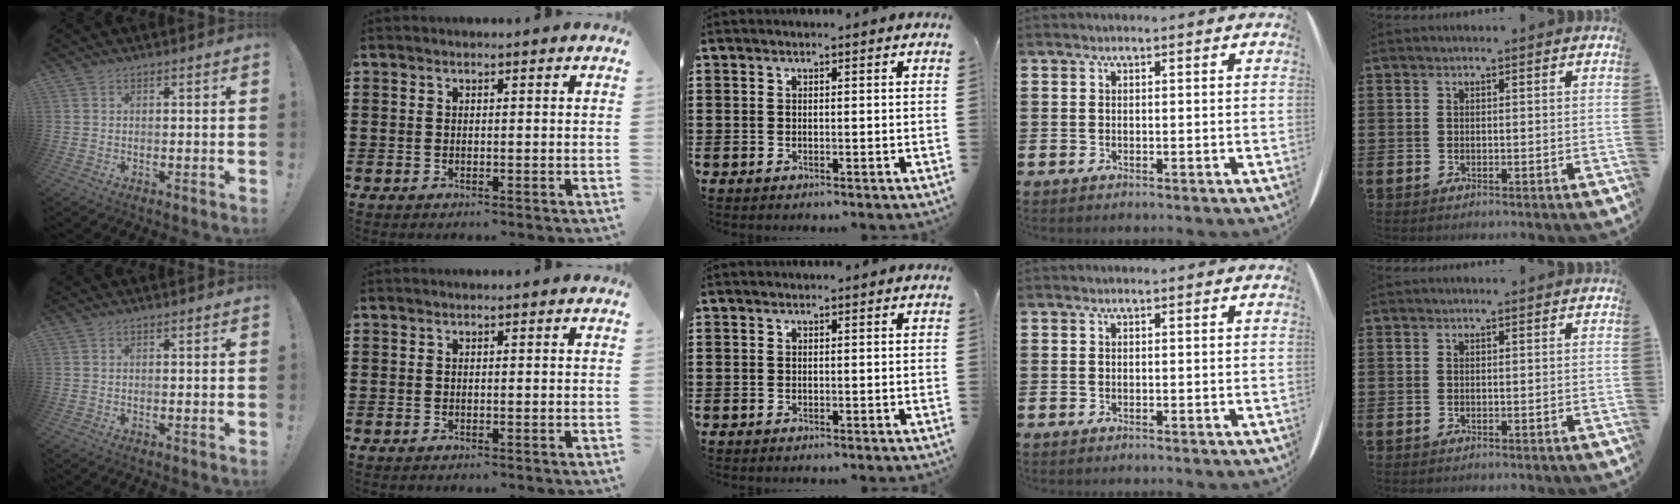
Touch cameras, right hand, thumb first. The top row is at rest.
{}